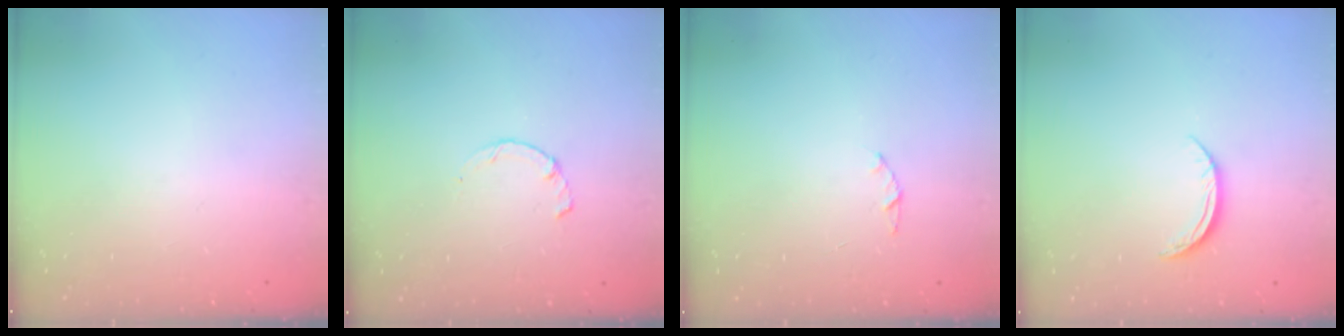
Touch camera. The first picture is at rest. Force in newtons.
{"total": 1.7, "press": 1.7, "slide": 0.3}
{"total": 1.0, "press": 0.9, "slide": 0.3}
{"total": 6.1, "press": 6.1, "slide": 0.5}